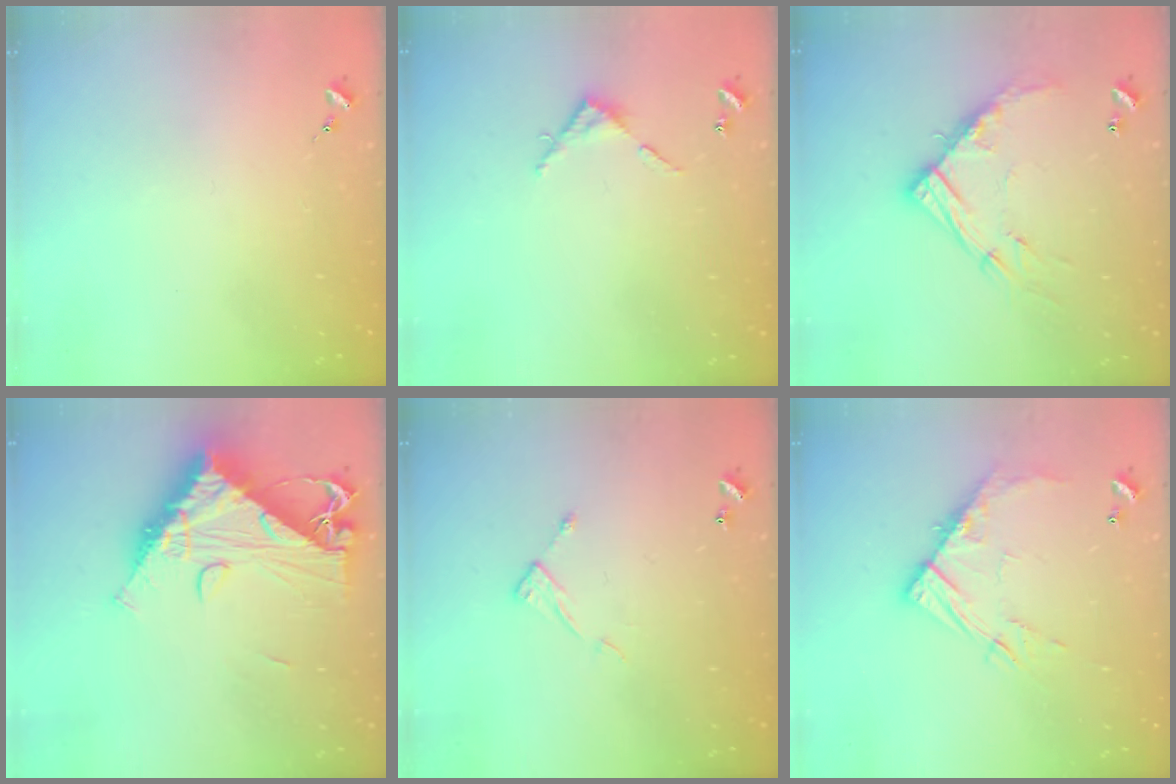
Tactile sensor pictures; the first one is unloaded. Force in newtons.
{"total": 4.5, "press": 4.5, "slide": 0.4}
{"total": 13.8, "press": 13.8, "slide": 1.0}
{"total": 15.5, "press": 15.5, "slide": 1.5}
{"total": 6.2, "press": 6.2, "slide": 0.4}
{"total": 12.4, "press": 12.3, "slide": 1.2}